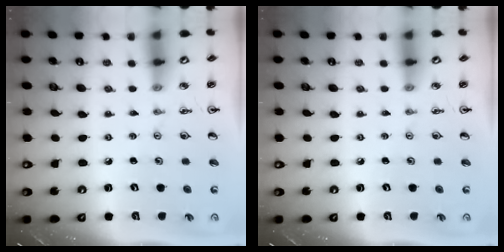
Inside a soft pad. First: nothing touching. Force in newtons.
{"total": 0.0}